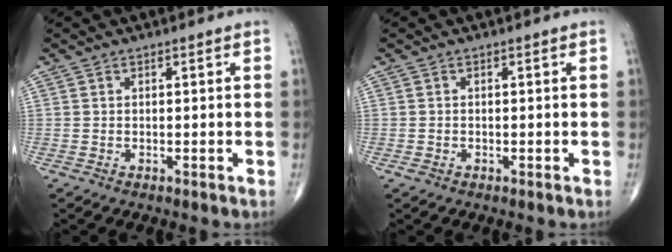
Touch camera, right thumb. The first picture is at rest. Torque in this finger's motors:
{"motor_torque": [0.12, 0.02, -0.09, -0.14, 0.02]}